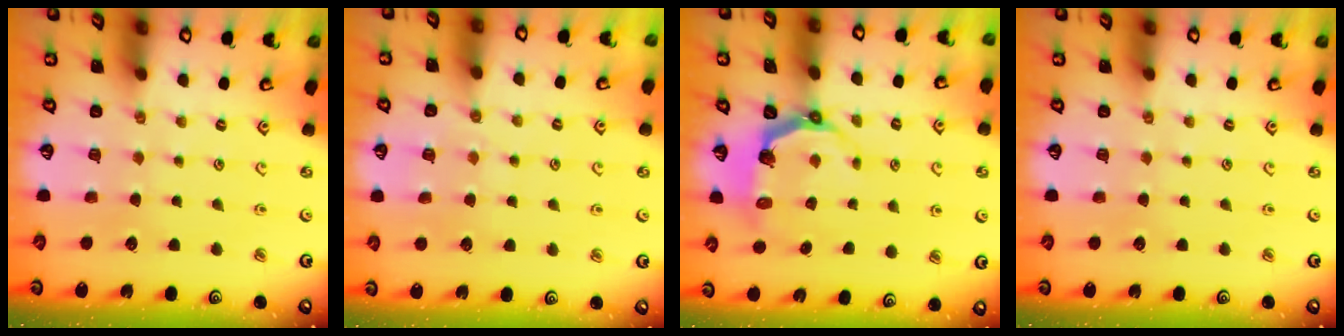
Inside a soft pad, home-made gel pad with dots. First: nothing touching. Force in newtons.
{"total": 4.0, "press": 3.9, "slide": 0.6}
{"total": 4.9, "press": 3.2, "slide": 3.7}
{"total": 0.0}